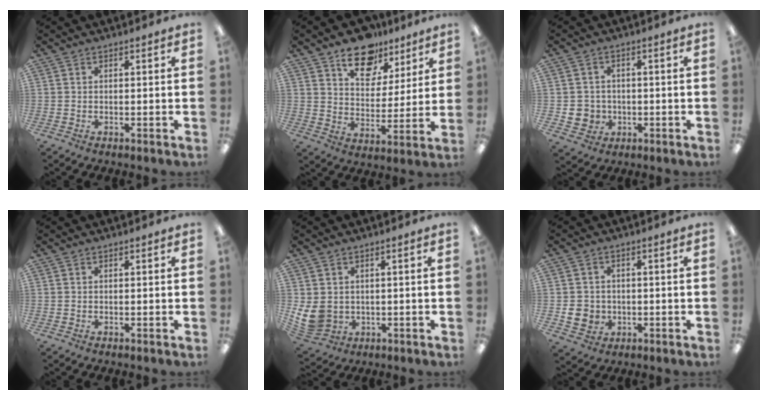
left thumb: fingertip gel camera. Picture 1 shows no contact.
{"total": 13.2, "force": [9.7, 7.7, 4.8], "torque": [-0.063, -0.060, 0.175]}
{"total": 4.7, "force": [-0.7, 4.6, 0.8], "torque": [-0.012, 0.010, -0.010]}
{"total": 0.0}
{"total": 6.8, "force": [0.9, 6.0, 3.1], "torque": [-0.081, -0.003, 0.020]}
{"total": 5.1, "force": [-0.8, 4.9, 1.4], "torque": [-0.013, 0.007, -0.011]}